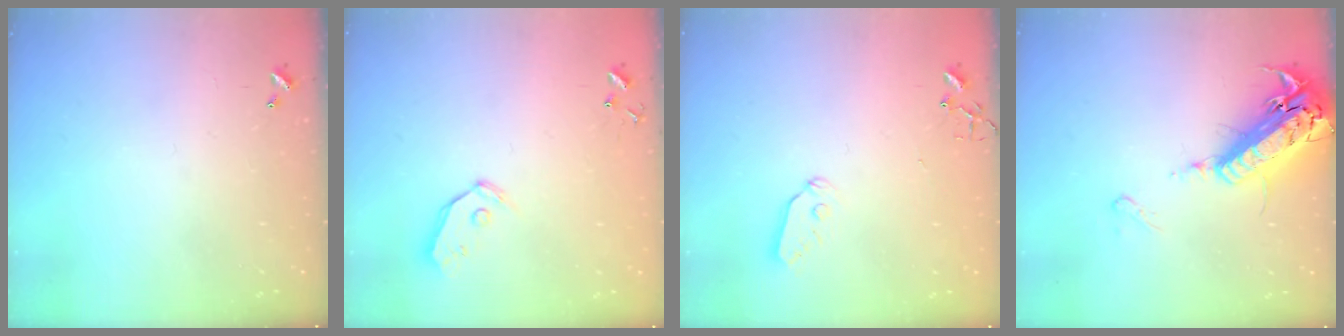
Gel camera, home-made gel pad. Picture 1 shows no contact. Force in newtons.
{"total": 6.3, "press": 6.3, "slide": 0.7}
{"total": 6.4, "press": 6.4, "slide": 0.3}
{"total": 21.2, "press": 20.7, "slide": 4.7}